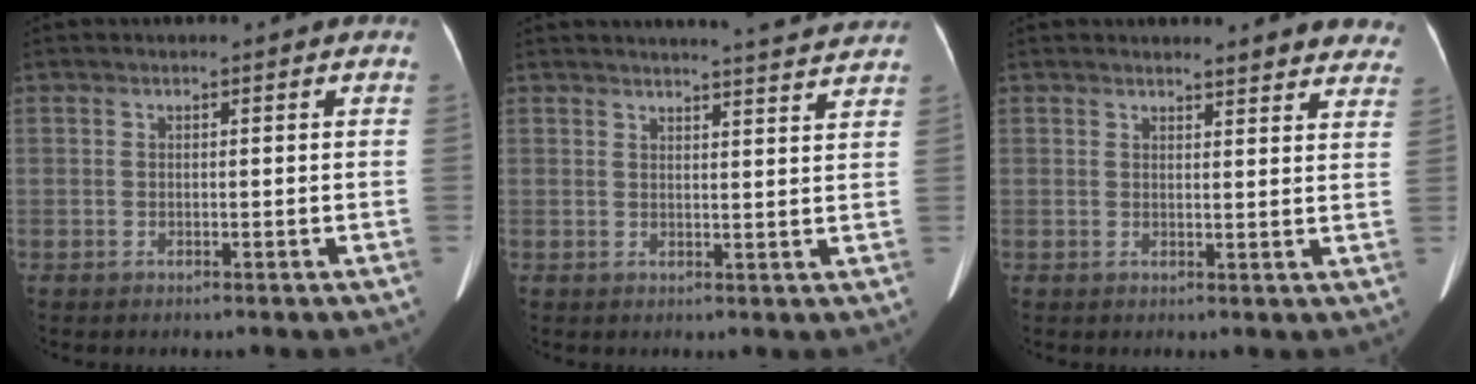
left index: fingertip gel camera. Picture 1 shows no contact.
{"total": 9.1, "force": [8.8, -0.5, 2.4], "torque": [-0.038, -0.009, 0.092]}
{"total": 9.2, "force": [8.8, 1.8, 1.9], "torque": [0.009, -0.014, 0.072]}